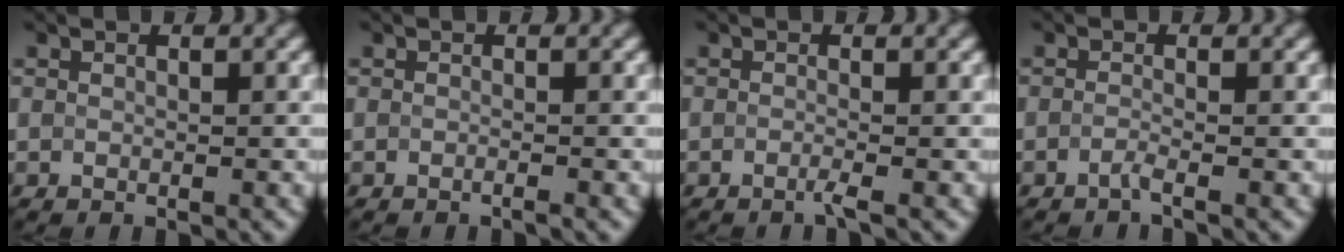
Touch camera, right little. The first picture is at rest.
{"total": 0.8, "force": [-0.8, -0.1, 0.1], "torque": [0.000, -0.009, -0.018]}
{"total": 1.1, "force": [-1.1, -0.2, 0.2], "torque": [-0.004, -0.006, -0.020]}
{"total": 1.3, "force": [-1.2, -0.3, -0.1], "torque": [0.000, -0.002, -0.025]}